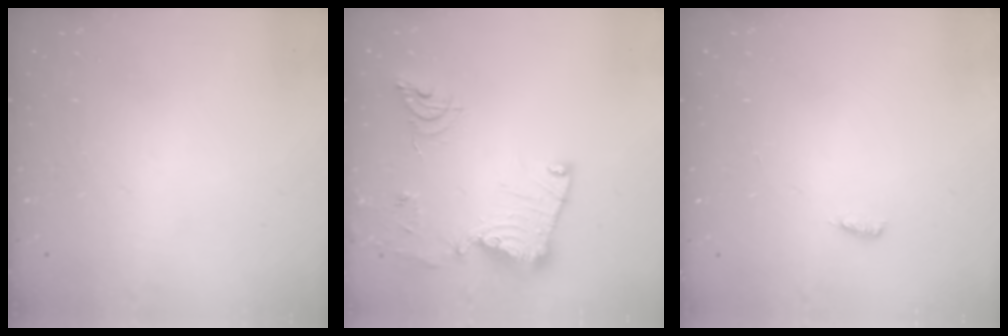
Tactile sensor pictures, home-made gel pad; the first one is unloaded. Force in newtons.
{"total": 18.4, "press": 18.3, "slide": 1.9}
{"total": 3.7, "press": 3.3, "slide": 1.7}